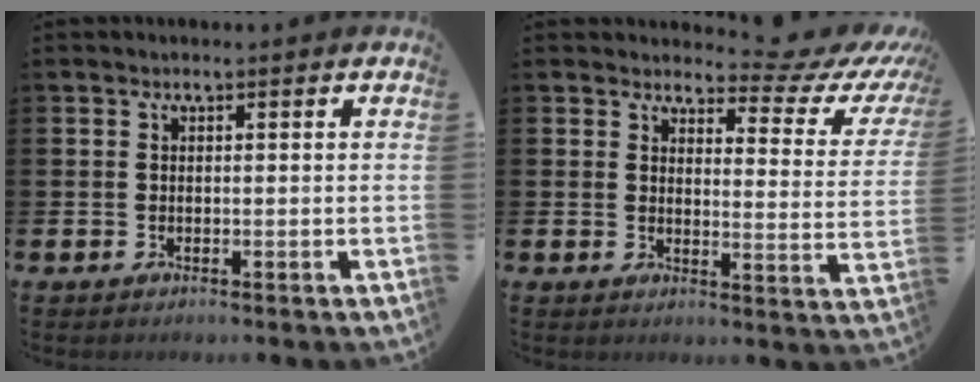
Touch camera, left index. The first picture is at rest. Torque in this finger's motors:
{"motor_torque": [1.07, -1.07, 0.13, 0.01]}